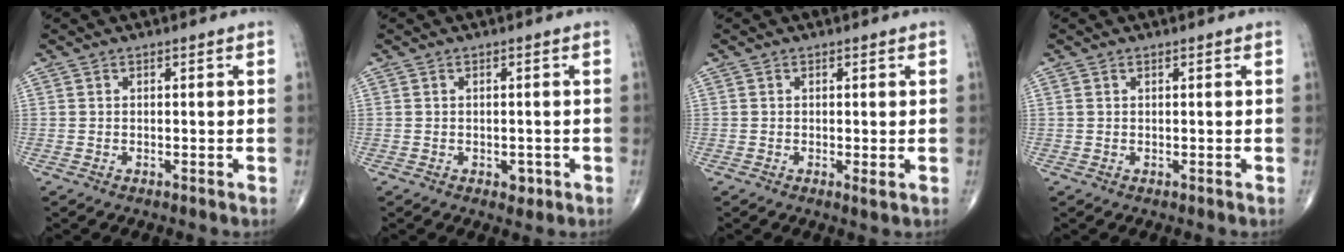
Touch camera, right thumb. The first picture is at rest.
{"total": 1.9, "force": [-0.7, 1.3, 1.2], "torque": [-0.007, 0.001, -0.006]}
{"total": 1.1, "force": [-0.1, 0.2, 1.1], "torque": [-0.024, -0.007, -0.004]}
{"total": 0.5, "force": [0.3, 0.3, 0.4], "torque": [-0.012, 0.011, 0.008]}